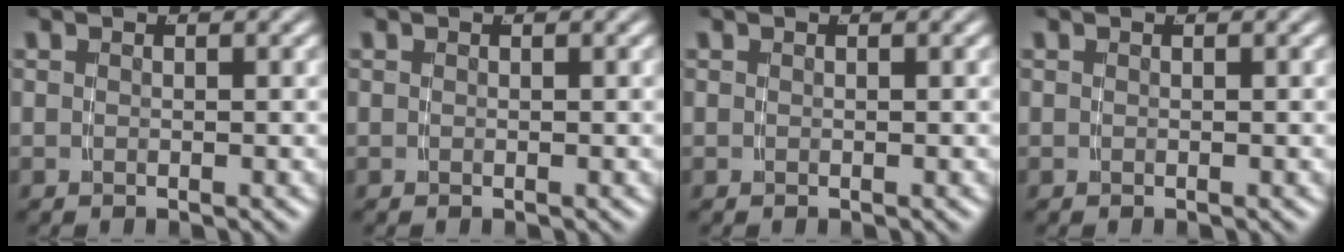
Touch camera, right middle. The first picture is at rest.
{"total": 0.0}
{"total": 0.0}
{"total": 0.0}